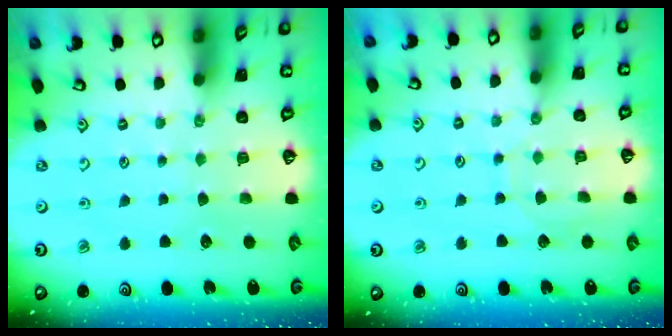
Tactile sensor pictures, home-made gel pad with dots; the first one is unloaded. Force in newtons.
{"total": 6.3, "press": 6.3, "slide": 0.6}